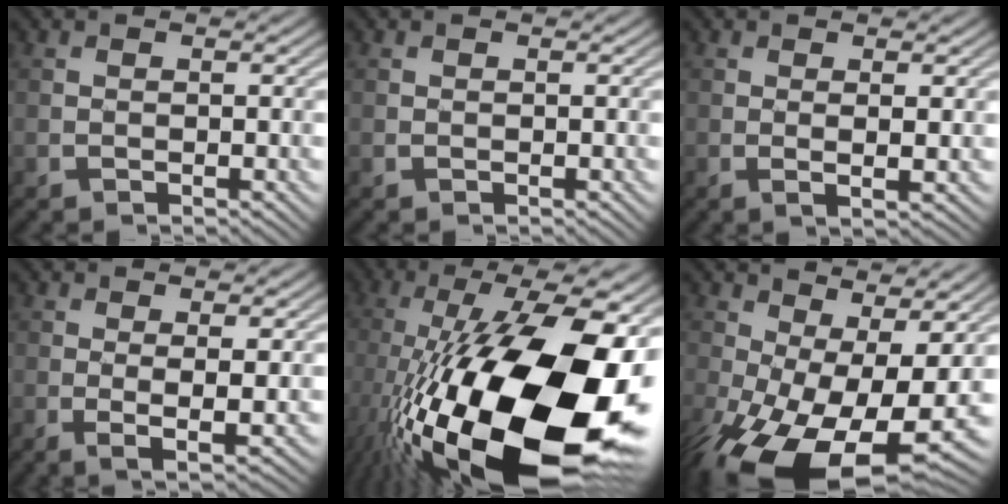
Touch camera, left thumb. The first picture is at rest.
{"total": 0.0}
{"total": 2.0, "force": [0.5, 0.3, 1.9], "torque": [-0.039, -0.003, 0.009]}
{"total": 3.3, "force": [0.8, 0.6, 3.1], "torque": [-0.064, -0.009, 0.016]}
{"total": 22.5, "force": [-4.5, 9.3, 20.0], "torque": [-0.369, -0.012, -0.070]}
{"total": 17.4, "force": [-4.2, 8.5, 14.5], "torque": [-0.282, -0.061, -0.034]}